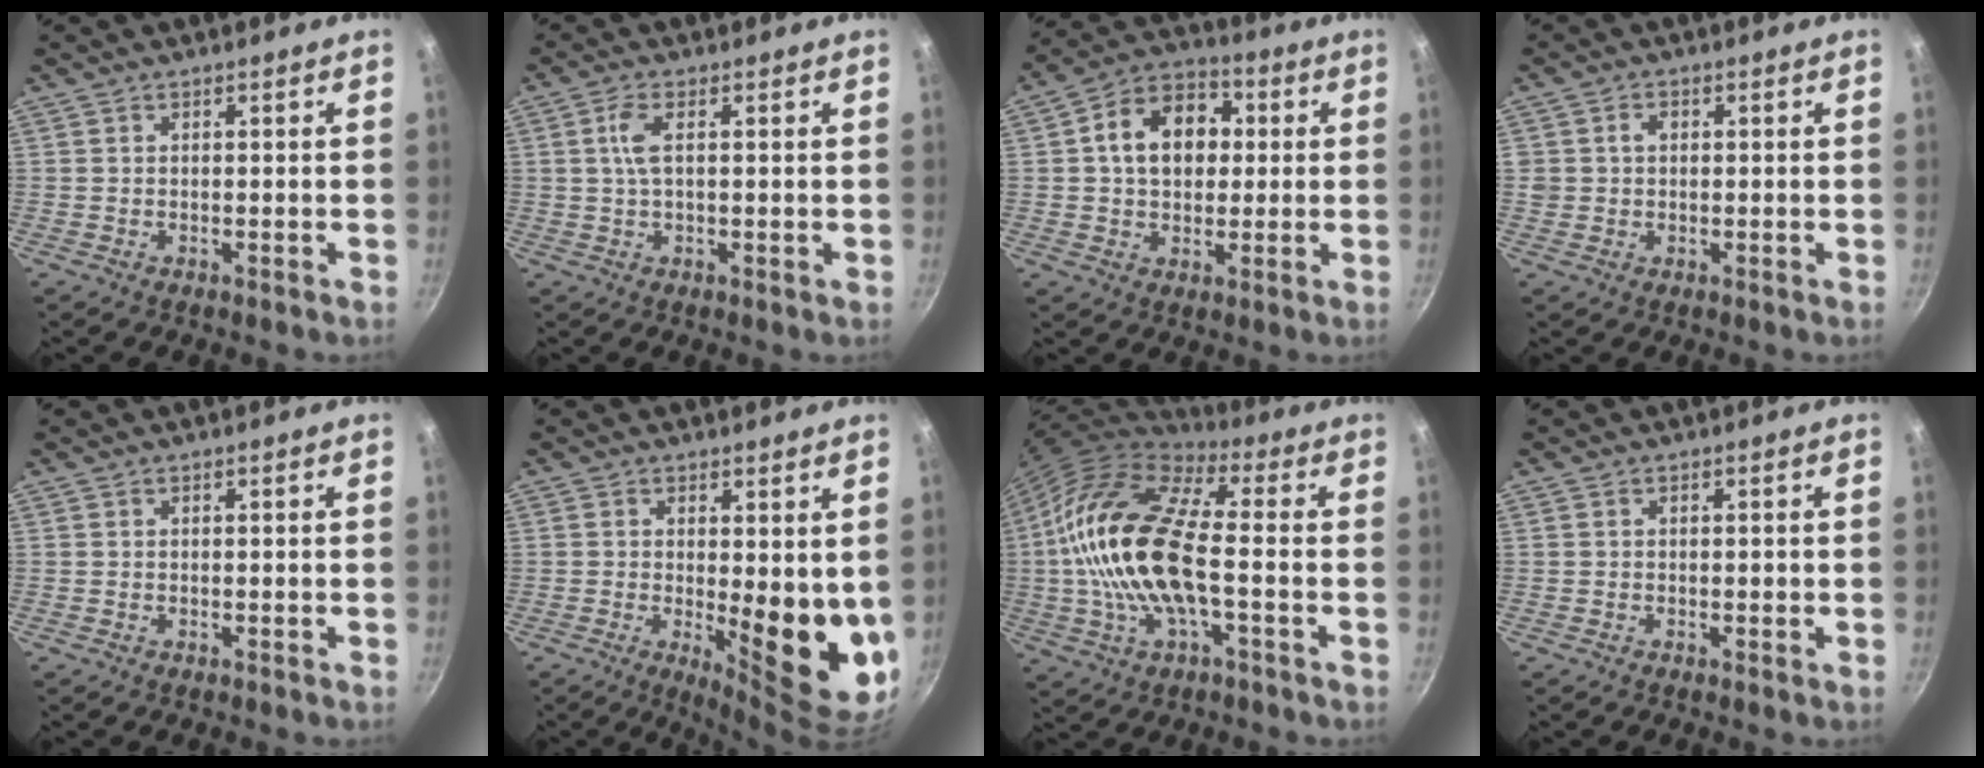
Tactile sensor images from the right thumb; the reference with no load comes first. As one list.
[{"total": 4.0, "force": [0.8, 1.5, 3.6], "torque": [-0.081, 0.007, 0.015]}, {"total": 13.1, "force": [1.9, 9.7, 8.6], "torque": [-0.103, 0.021, 0.017]}, {"total": 2.5, "force": [0.4, 2.2, 1.2], "torque": [-0.009, 0.008, 0.008]}, {"total": 0.0}, {"total": 12.2, "force": [0.0, 4.3, 11.4], "torque": [-0.133, -0.030, 0.010]}, {"total": 20.9, "force": [-0.9, 8.9, 18.8], "torque": [-0.356, 0.027, -0.030]}, {"total": 0.6, "force": [-0.1, 0.3, 0.4], "torque": [-0.003, 0.003, -0.001]}]